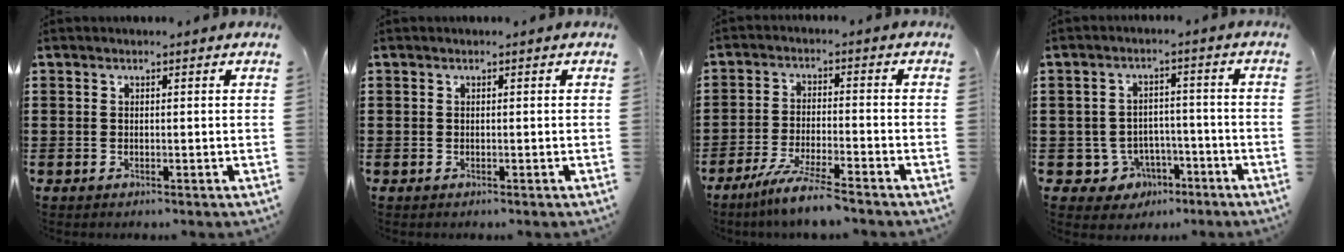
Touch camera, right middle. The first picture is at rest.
{"total": 0.0}
{"total": 6.1, "force": [-5.2, -0.2, 3.3], "torque": [-0.070, -0.016, -0.098]}
{"total": 4.4, "force": [-2.8, 3.2, 1.1], "torque": [-0.036, 0.008, -0.058]}